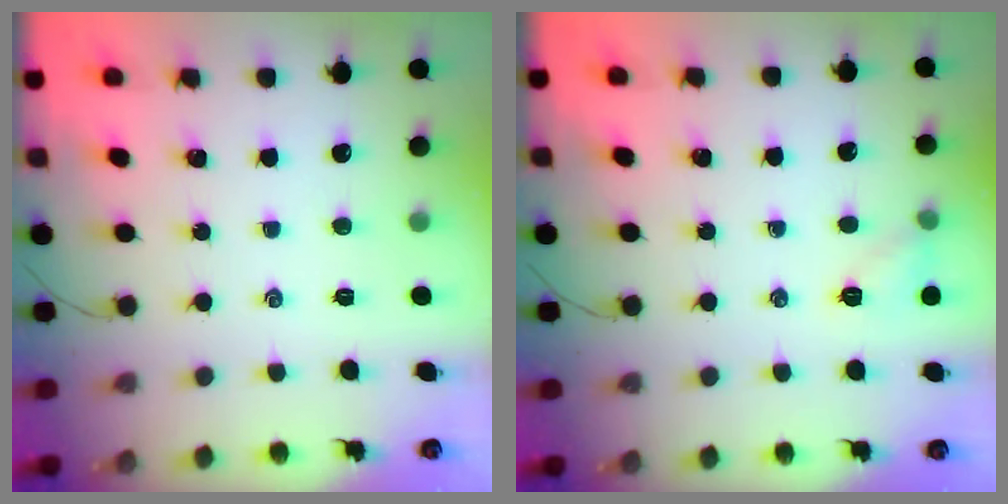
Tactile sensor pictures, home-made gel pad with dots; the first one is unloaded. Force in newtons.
{"total": 6.6, "press": 6.5, "slide": 1.0}